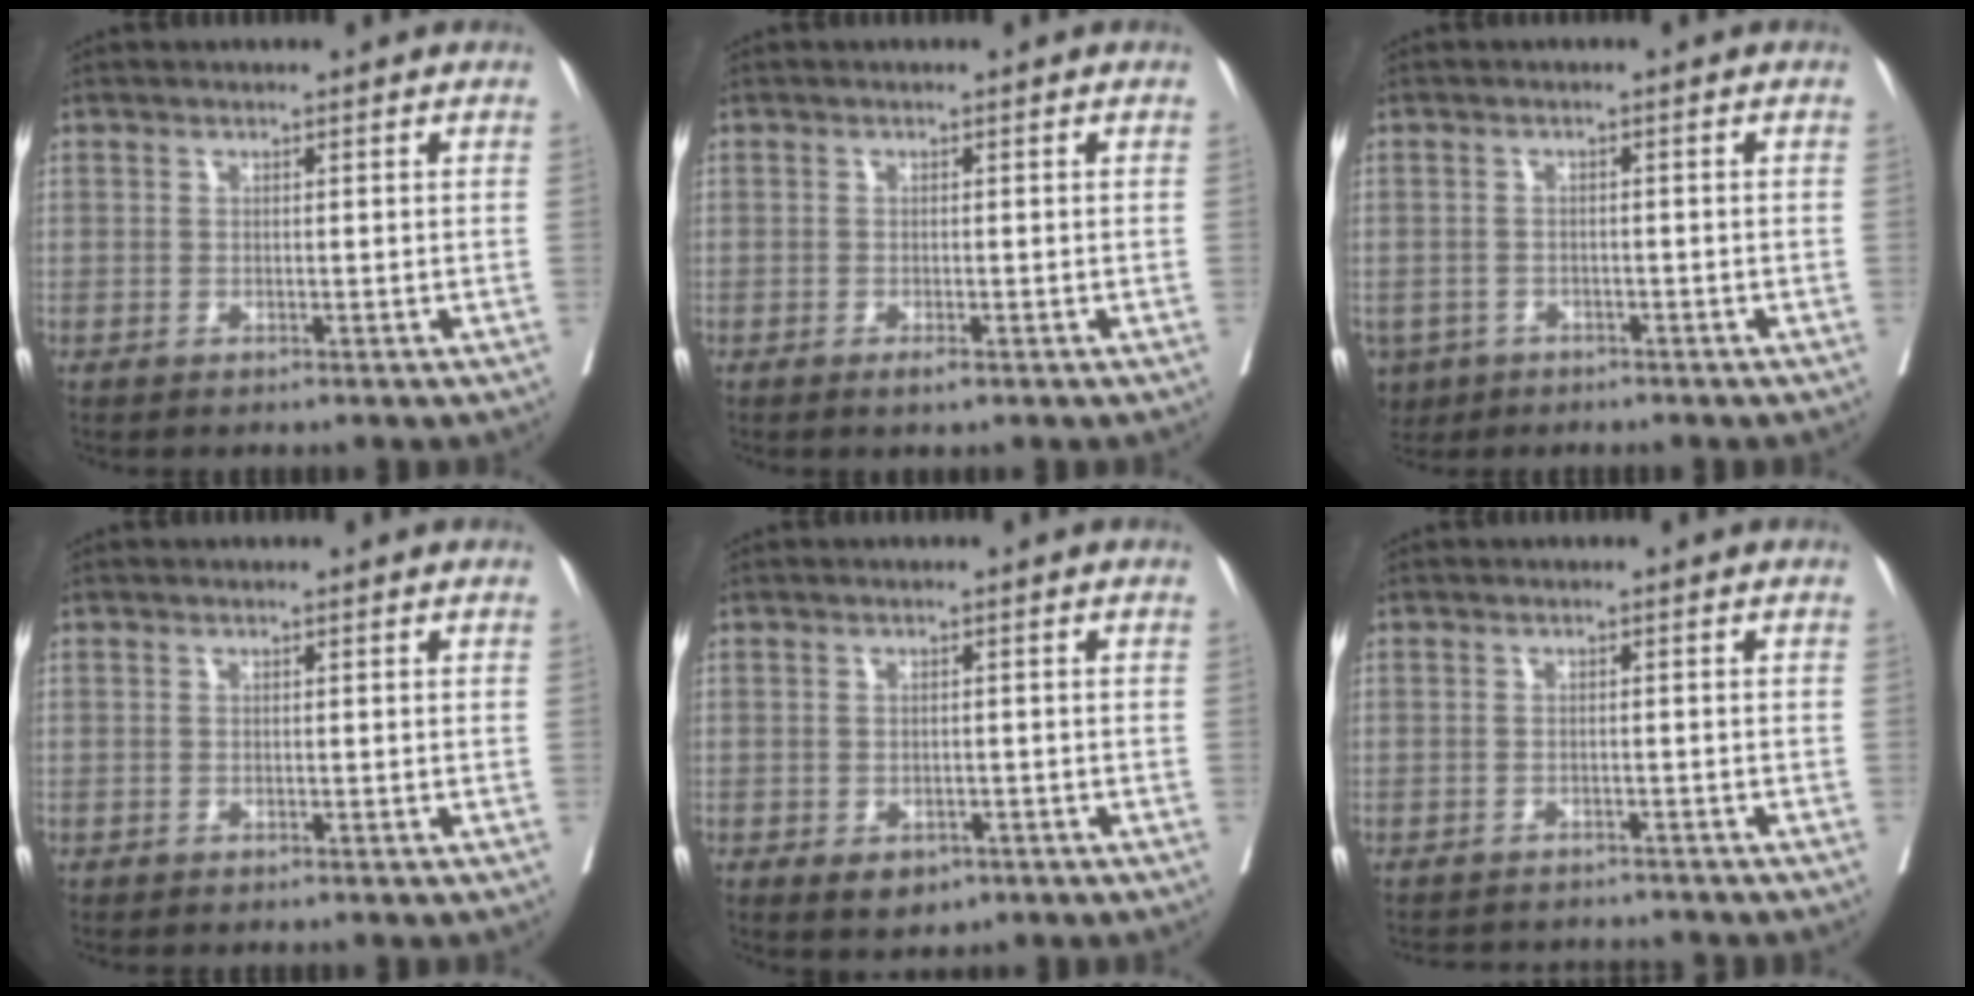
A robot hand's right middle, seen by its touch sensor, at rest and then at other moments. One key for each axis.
{"total": 1.1, "fx": -0.7, "fy": 0.2, "fz": 0.9, "tx": -0.014, "ty": -0.002, "tz": -0.010}
{"total": 5.0, "fx": -3.2, "fy": 3.7, "fz": 1.1, "tx": -0.021, "ty": 0.003, "tz": -0.050}
{"total": 0.0}
{"total": 3.3, "fx": -1.8, "fy": 2.2, "fz": 1.7, "tx": -0.017, "ty": 0.000, "tz": -0.014}
{"total": 5.8, "fx": -5.7, "fy": 1.1, "fz": 0.5, "tx": 0.000, "ty": 0.001, "tz": -0.075}